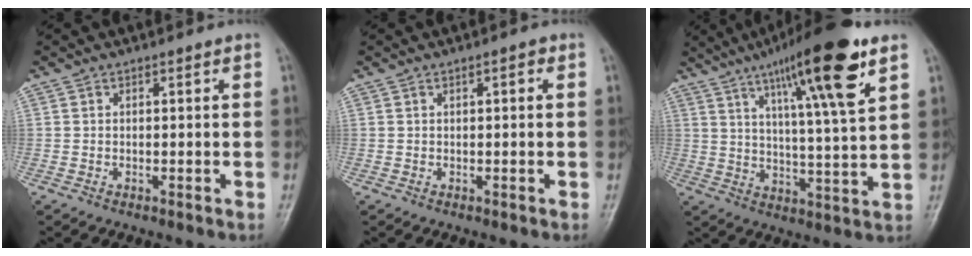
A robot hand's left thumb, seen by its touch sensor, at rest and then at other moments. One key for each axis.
{"total": 1.2, "fx": 0.4, "fy": 0.5, "fz": 1.1, "tx": -0.014, "ty": 0.003, "tz": 0.004}
{"total": 18.1, "fx": 10.0, "fy": 2.2, "fz": 15.0, "tx": -0.232, "ty": -0.036, "tz": 0.159}